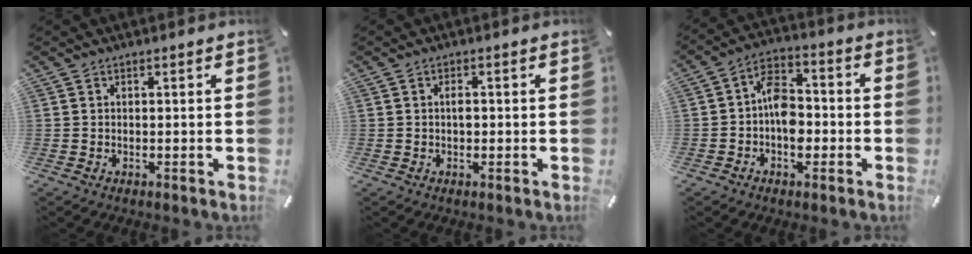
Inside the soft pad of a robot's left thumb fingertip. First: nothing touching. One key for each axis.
{"total": 1.6, "fx": -0.1, "fy": 0.9, "fz": 1.3, "tx": -0.026, "ty": 0.003, "tz": -0.003}
{"total": 8.5, "fx": -2.0, "fy": 5.9, "fz": 5.8, "tx": -0.100, "ty": 0.020, "tz": -0.034}